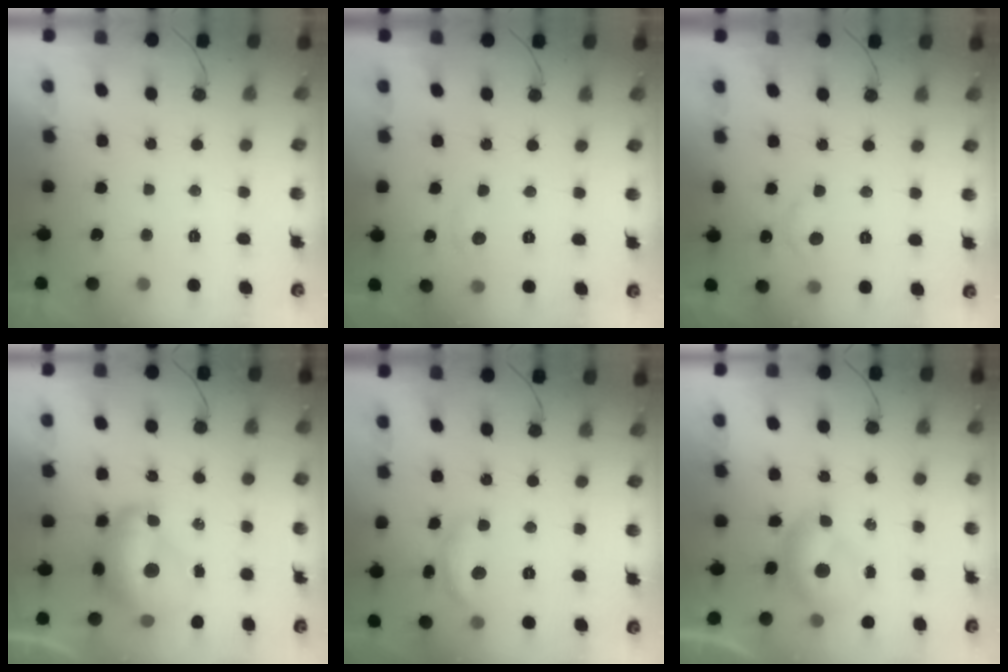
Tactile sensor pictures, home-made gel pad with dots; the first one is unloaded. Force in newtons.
{"total": 5.0, "press": 4.9, "slide": 0.6}
{"total": 7.4, "press": 7.3, "slide": 0.9}
{"total": 13.6, "press": 13.5, "slide": 1.5}
{"total": 9.9, "press": 9.9, "slide": 0.6}
{"total": 6.3, "press": 6.3, "slide": 0.8}